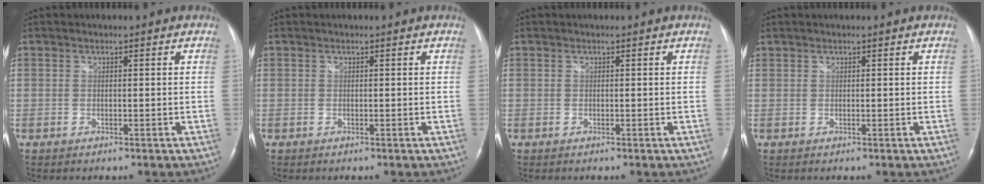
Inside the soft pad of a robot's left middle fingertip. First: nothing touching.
{"total": 0.0}
{"total": 0.0}
{"total": 0.0}